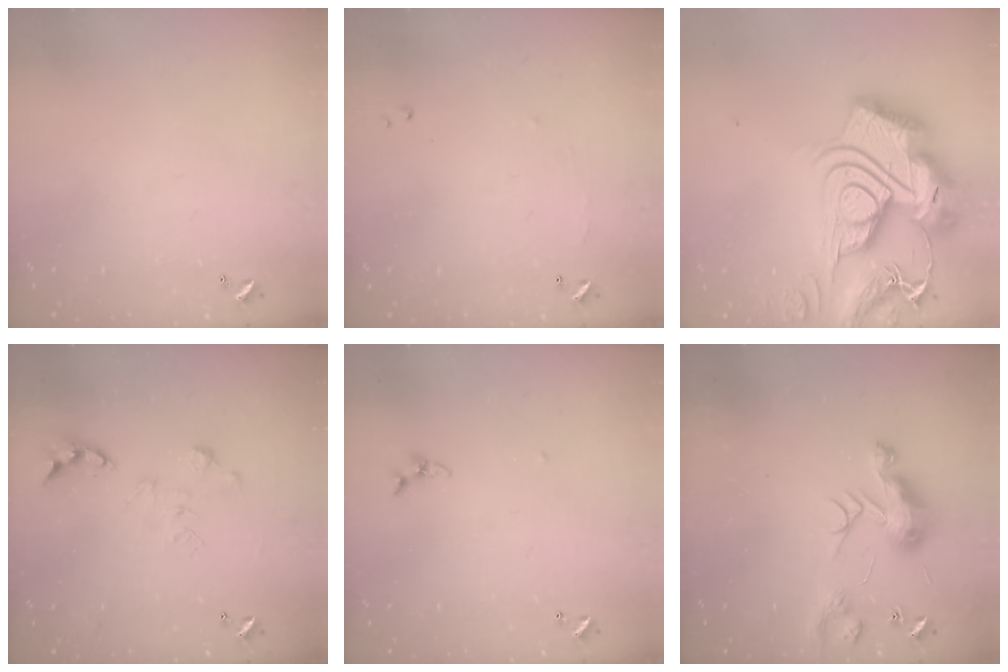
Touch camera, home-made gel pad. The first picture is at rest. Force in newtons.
{"total": 5.2, "press": 5.1, "slide": 0.6}
{"total": 0.6, "press": 0.6, "slide": 0.0}
{"total": 0.0}
{"total": 3.8, "press": 3.8, "slide": 0.3}
{"total": 8.8, "press": 8.8, "slide": 0.0}